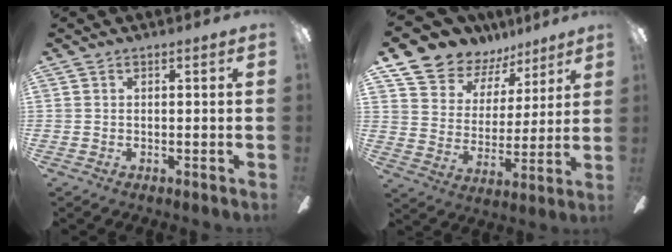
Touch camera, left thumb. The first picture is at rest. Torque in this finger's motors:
{"motor_torque": [0.50, 0.32, 0.68, -2.09, 0.10]}